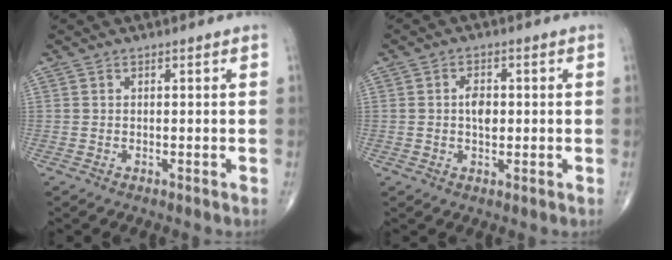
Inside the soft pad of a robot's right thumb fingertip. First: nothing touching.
{"total": 3.7, "force": [0.2, 2.3, 3.0], "torque": [-0.044, 0.002, 0.001]}